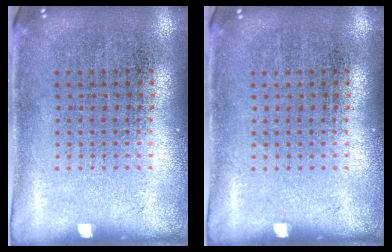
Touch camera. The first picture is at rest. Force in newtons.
{"total": 0.0}